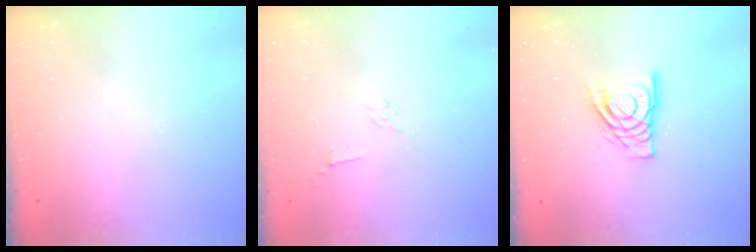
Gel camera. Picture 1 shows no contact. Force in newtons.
{"total": 2.9, "press": 2.8, "slide": 0.8}
{"total": 12.6, "press": 12.6, "slide": 1.6}